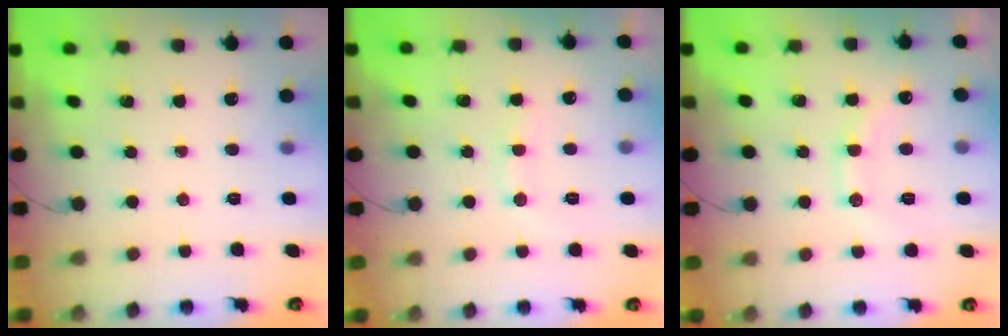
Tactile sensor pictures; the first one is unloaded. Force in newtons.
{"total": 7.7, "press": 7.7, "slide": 1.1}
{"total": 11.5, "press": 11.5, "slide": 1.1}